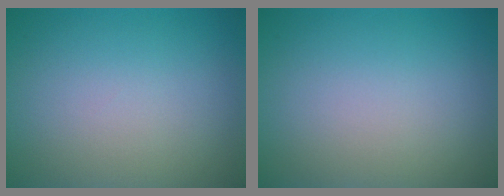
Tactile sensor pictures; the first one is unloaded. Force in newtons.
{"total": 0.0}